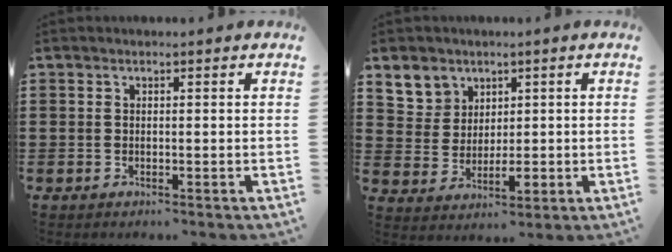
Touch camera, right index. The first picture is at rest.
{"total": 6.1, "force": [3.2, 5.1, 0.9], "torque": [-0.039, 0.007, 0.060]}